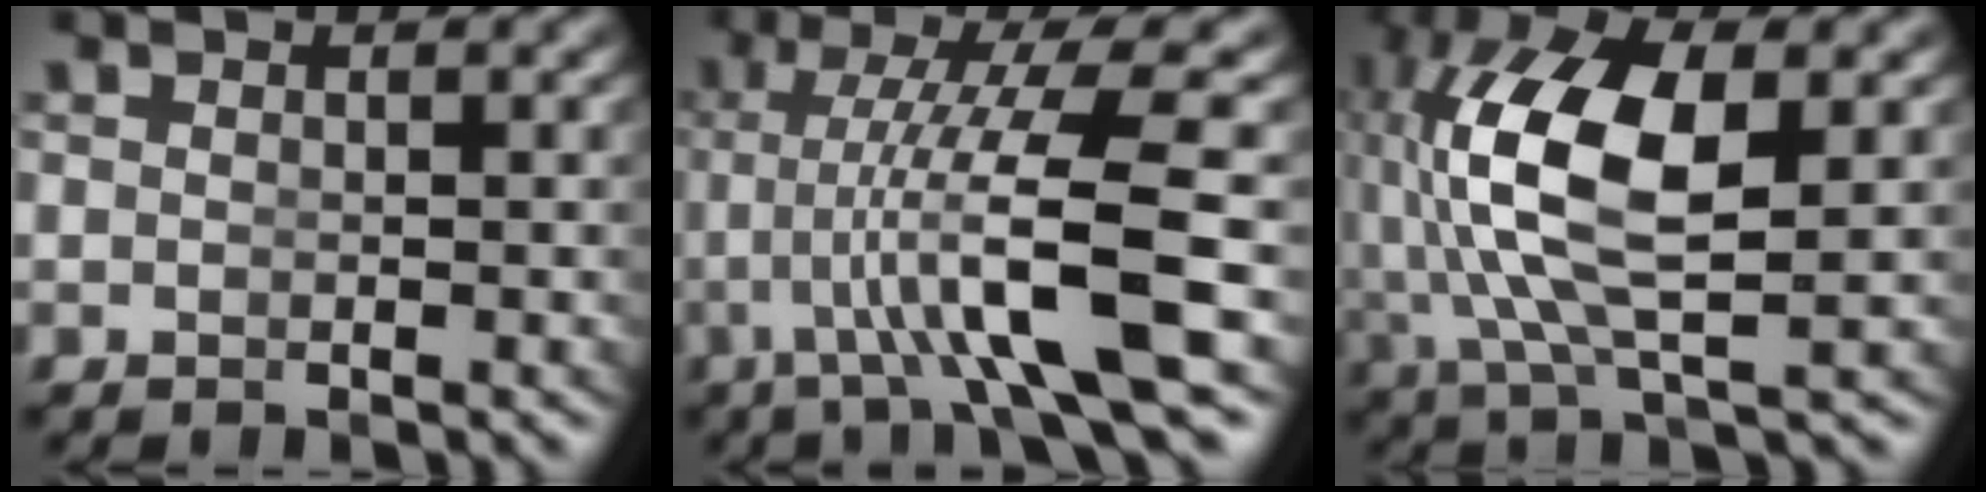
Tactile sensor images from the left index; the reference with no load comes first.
{"total": 8.0, "force": [-0.8, 0.7, 7.9], "torque": [-0.139, -0.006, -0.008]}
{"total": 9.0, "force": [0.9, 3.4, 8.2], "torque": [-0.184, -0.018, 0.032]}